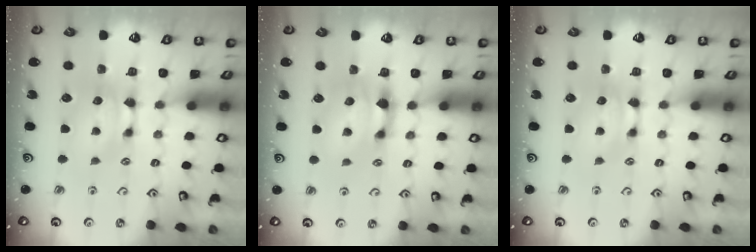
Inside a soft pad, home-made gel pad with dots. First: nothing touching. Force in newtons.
{"total": 2.5, "press": 2.0, "slide": 1.5}
{"total": 0.0}